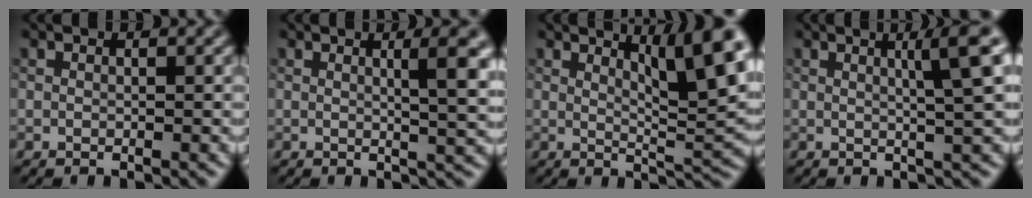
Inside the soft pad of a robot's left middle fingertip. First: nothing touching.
{"total": 4.5, "force": [1.2, 1.0, 4.2], "torque": [-0.048, 0.003, 0.016]}
{"total": 7.4, "force": [3.5, 1.5, 6.3], "torque": [-0.081, 0.000, 0.058]}
{"total": 5.1, "force": [1.6, 0.6, 4.8], "torque": [-0.062, 0.011, 0.024]}